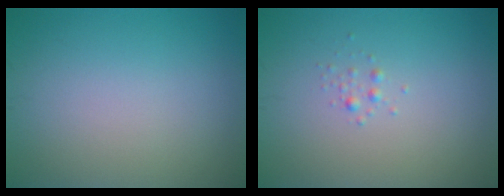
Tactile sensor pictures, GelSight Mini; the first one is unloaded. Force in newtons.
{"total": 0.7, "press": 0.7, "slide": 0.0}